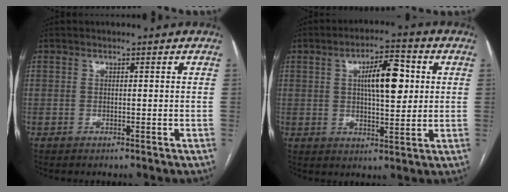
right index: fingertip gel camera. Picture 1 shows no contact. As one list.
[{"total": 9.0, "force": [2.0, 2.8, 8.3], "torque": [-0.136, 0.015, 0.032]}]